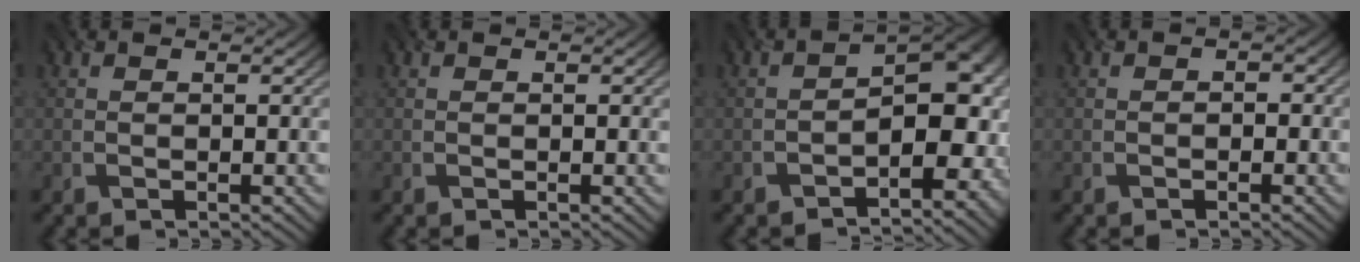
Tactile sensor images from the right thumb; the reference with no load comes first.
{"total": 0.0}
{"total": 10.1, "force": [-2.9, 5.2, 8.2], "torque": [-0.087, -0.005, -0.043]}
{"total": 0.8, "force": [-0.4, 0.6, 0.2], "torque": [0.000, -0.002, -0.009]}